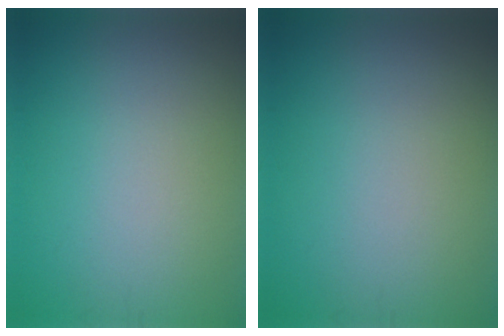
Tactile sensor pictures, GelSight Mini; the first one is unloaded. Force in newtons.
{"total": 0.0}